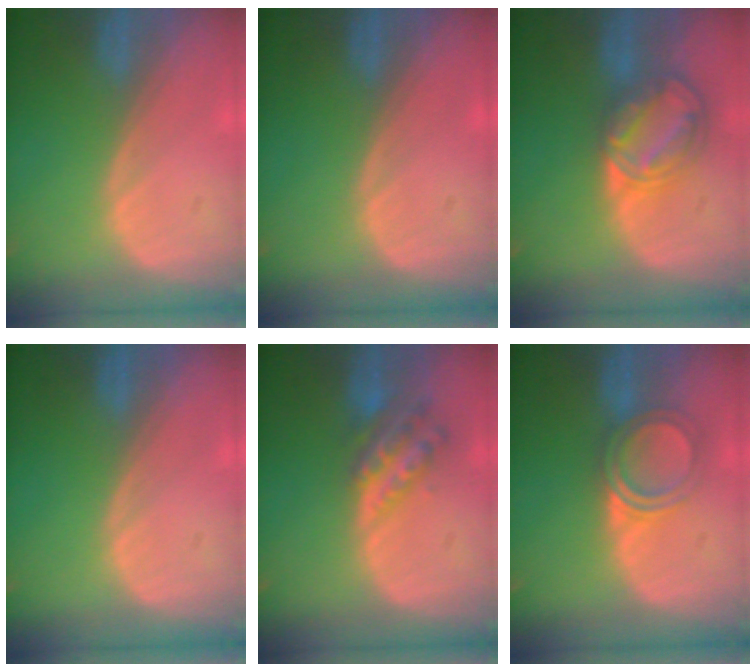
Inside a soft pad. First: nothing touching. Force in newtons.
{"total": 0.0}
{"total": 8.7, "press": 7.3, "slide": 4.6}
{"total": 0.0}
{"total": 6.1, "press": 5.3, "slide": 3.0}
{"total": 4.8, "press": 4.6, "slide": 1.4}